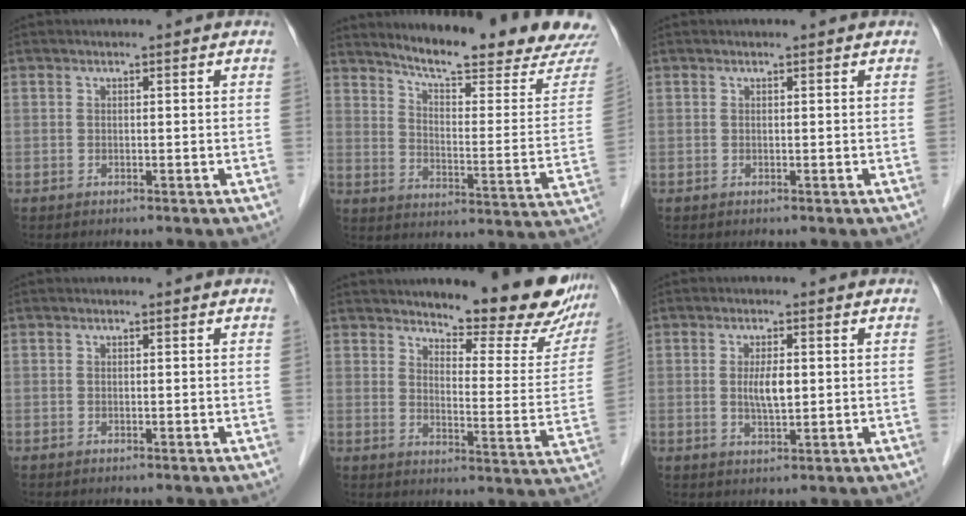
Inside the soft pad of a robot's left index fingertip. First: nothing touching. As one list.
[{"total": 20.4, "force": [19.0, 0.4, 7.6], "torque": [-0.113, -0.089, 0.246]}, {"total": 0.0}, {"total": 0.0}, {"total": 15.6, "force": [13.6, 3.3, 6.9], "torque": [-0.073, -0.055, 0.158]}, {"total": 3.5, "force": [0.1, 0.9, 3.4], "torque": [-0.062, -0.005, 0.004]}]